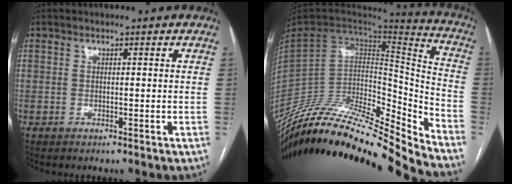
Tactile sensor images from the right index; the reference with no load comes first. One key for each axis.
{"total": 31.8, "fx": -29.1, "fy": 2.3, "fz": 12.6, "tx": -0.183, "ty": -0.026, "tz": -0.458}